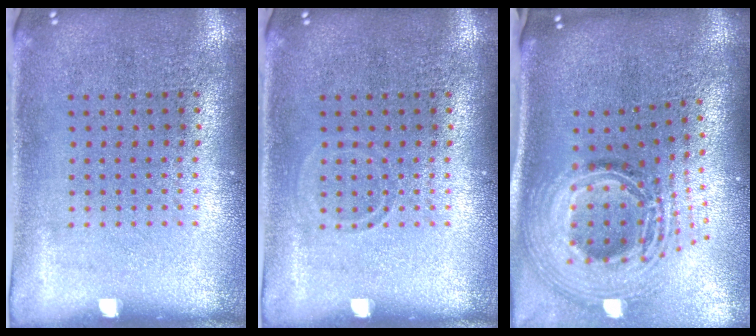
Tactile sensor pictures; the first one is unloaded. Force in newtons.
{"total": 0.7, "press": 0.6, "slide": 0.3}
{"total": 3.1, "press": 2.1, "slide": 2.2}